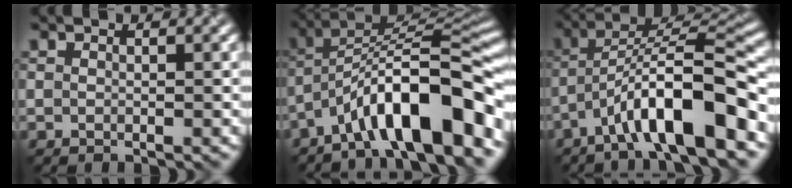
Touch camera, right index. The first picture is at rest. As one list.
[{"total": 11.3, "force": [-5.9, 2.8, 9.3], "torque": [-0.130, 0.025, -0.103]}, {"total": 9.9, "force": [-5.0, 2.1, 8.3], "torque": [-0.128, 0.024, -0.084]}]